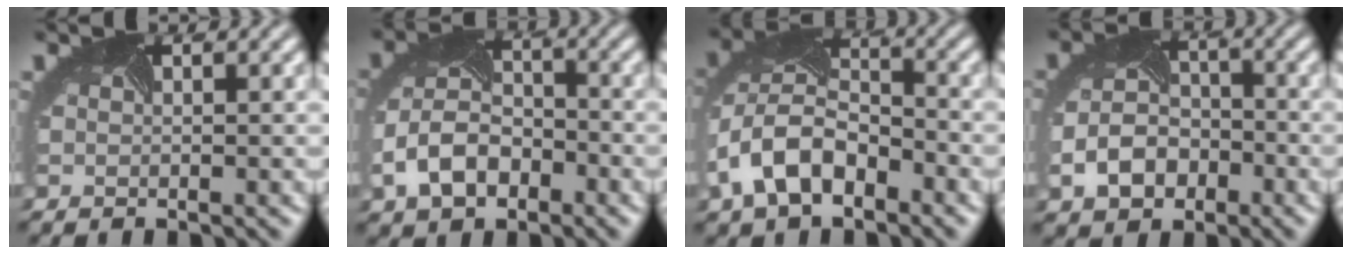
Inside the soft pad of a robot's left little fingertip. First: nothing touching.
{"total": 5.2, "force": [-2.3, 3.7, 2.9], "torque": [-0.071, 0.005, -0.050]}
{"total": 7.1, "force": [-2.9, 4.6, 4.6], "torque": [-0.105, 0.003, -0.063]}
{"total": 4.0, "force": [-1.8, 3.1, 1.7], "torque": [-0.043, -0.003, -0.035]}